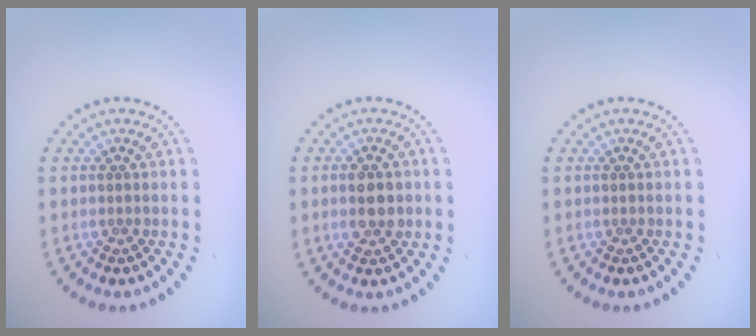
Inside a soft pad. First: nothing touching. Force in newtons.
{"total": 3.0, "press": 3.0, "slide": 0.2}
{"total": 0.0}